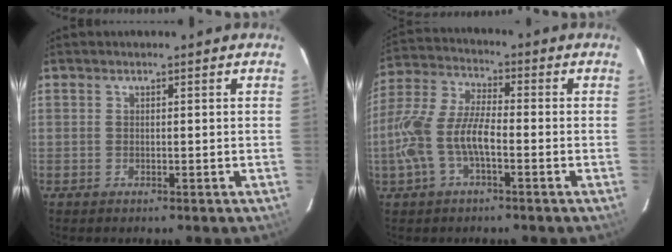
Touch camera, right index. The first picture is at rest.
{"total": 11.8, "force": [-3.4, 4.5, 10.4], "torque": [-0.231, 0.004, -0.066]}